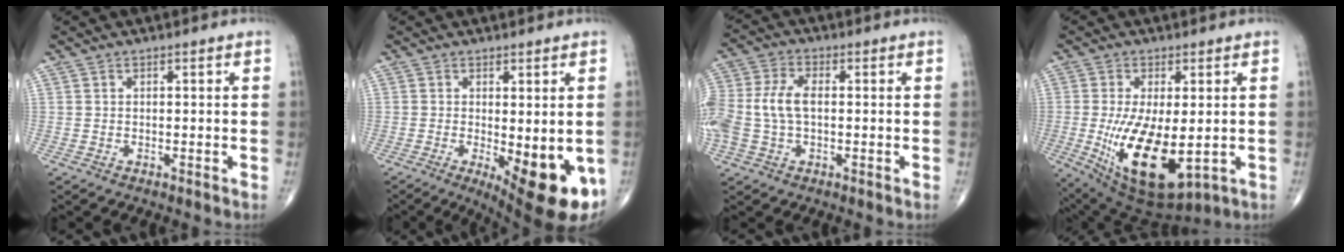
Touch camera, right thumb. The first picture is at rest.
{"total": 13.2, "force": [-3.8, 4.6, 11.8], "torque": [-0.133, -0.022, -0.038]}
{"total": 10.6, "force": [-0.2, 6.4, 8.5], "torque": [-0.212, 0.018, -0.005]}
{"total": 15.8, "force": [-2.5, 6.8, 14.1], "torque": [-0.259, -0.030, -0.019]}